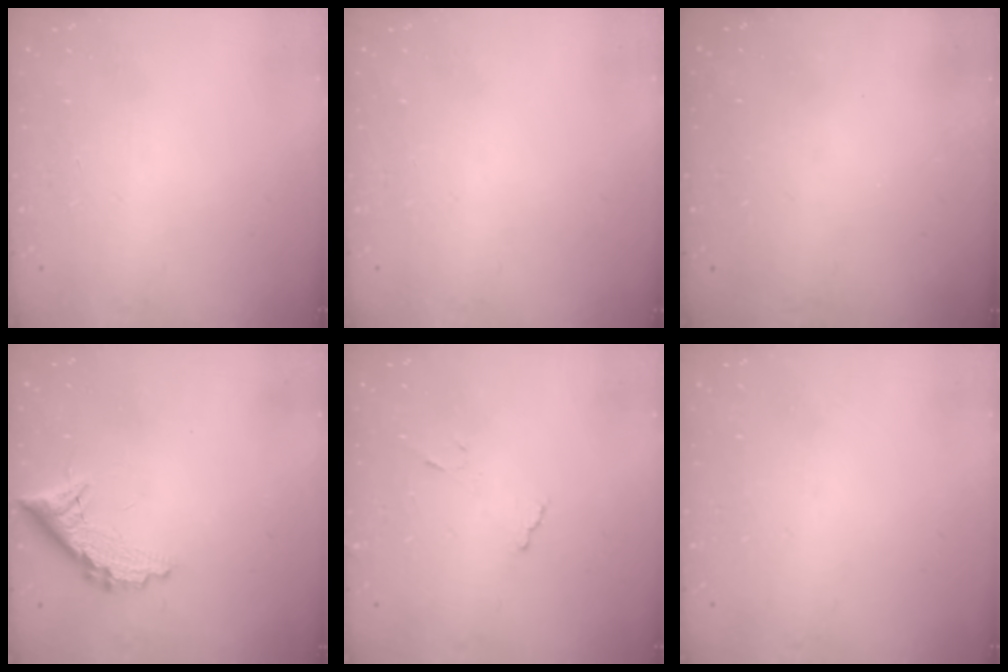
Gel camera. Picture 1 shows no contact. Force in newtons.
{"total": 0.0}
{"total": 3.3, "press": 3.3, "slide": 0.1}
{"total": 10.9, "press": 10.9, "slide": 0.4}
{"total": 6.3, "press": 6.3, "slide": 0.4}
{"total": 3.2, "press": 3.2, "slide": 0.1}